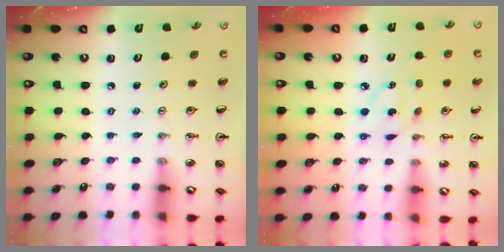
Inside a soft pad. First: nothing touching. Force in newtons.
{"total": 5.3, "press": 5.3, "slide": 0.3}